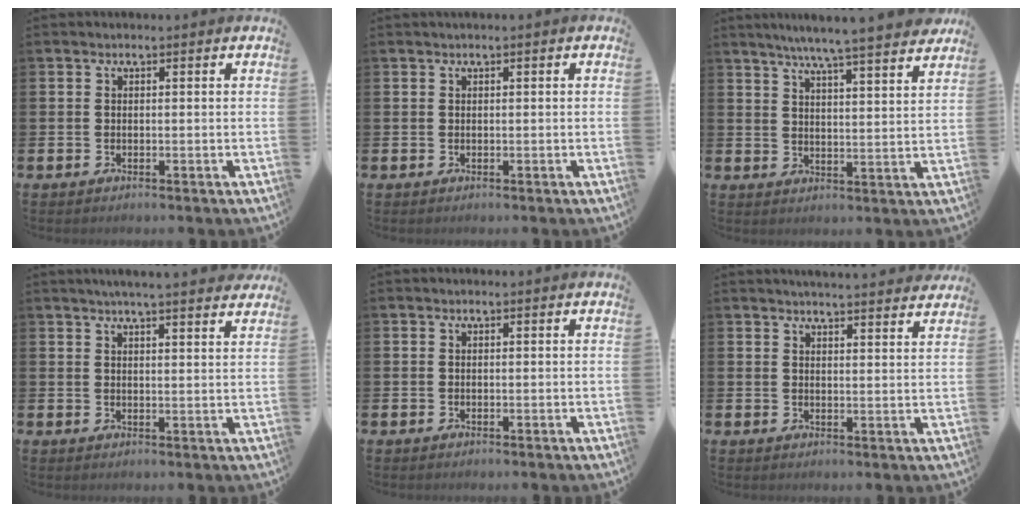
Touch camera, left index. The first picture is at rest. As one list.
[{"total": 0.0}, {"total": 6.8, "force": [6.4, -0.6, 2.2], "torque": [-0.048, -0.044, 0.108]}, {"total": 4.2, "force": [4.1, -0.4, 1.0], "torque": [-0.017, -0.021, 0.071]}, {"total": 0.0}, {"total": 3.8, "force": [3.8, -0.4, 0.1], "torque": [0.003, -0.026, 0.066]}]